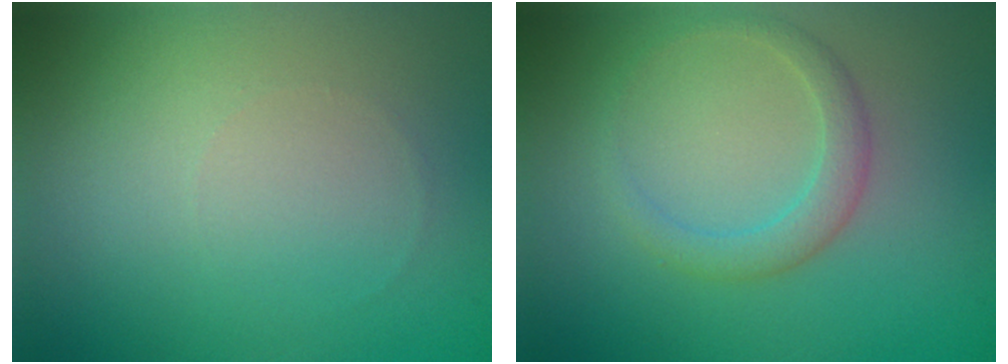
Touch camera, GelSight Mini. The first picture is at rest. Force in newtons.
{"total": 2.1, "press": 2.1, "slide": 0.1}